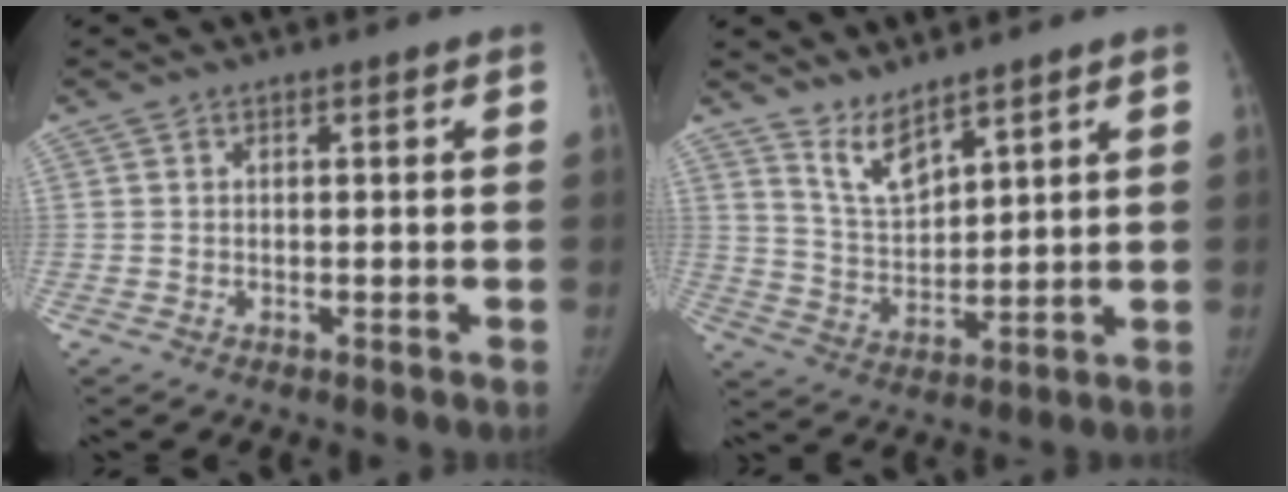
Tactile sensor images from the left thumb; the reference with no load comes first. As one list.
[{"total": 6.6, "force": [5.5, 1.6, 3.2], "torque": [-0.056, -0.051, 0.120]}]